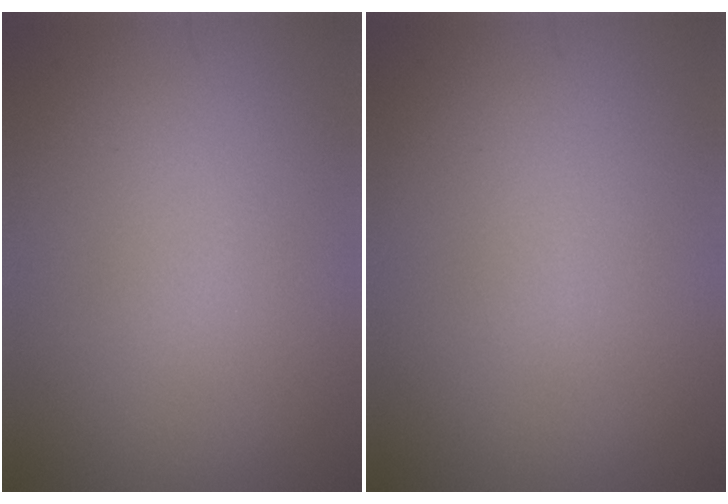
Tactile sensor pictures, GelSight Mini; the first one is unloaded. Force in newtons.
{"total": 0.0}